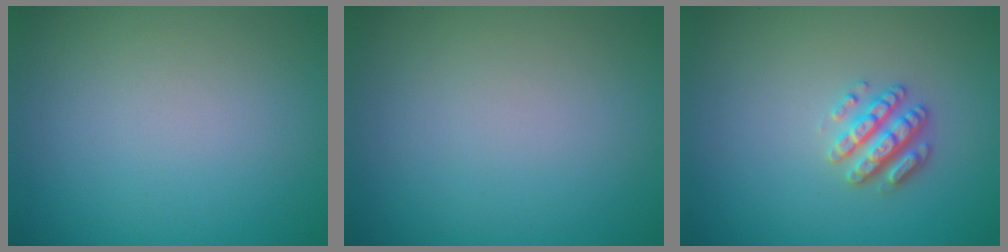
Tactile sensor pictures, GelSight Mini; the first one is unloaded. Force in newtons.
{"total": 0.0}
{"total": 2.8, "press": 2.7, "slide": 0.6}